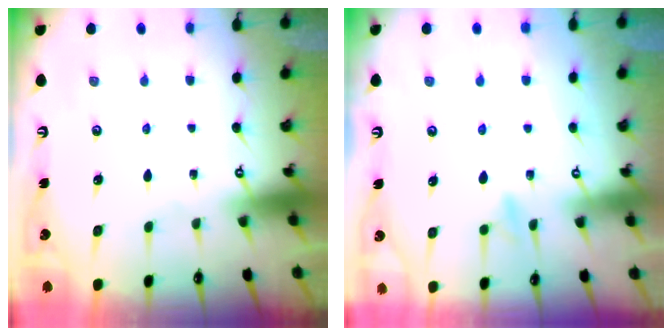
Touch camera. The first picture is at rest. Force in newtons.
{"total": 6.9, "press": 6.9, "slide": 0.5}